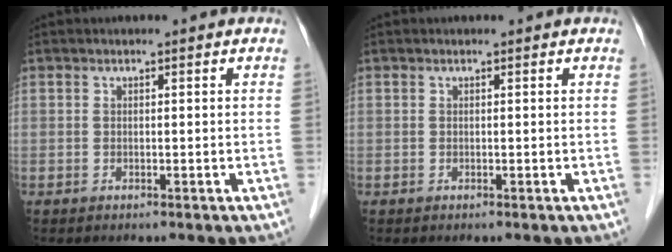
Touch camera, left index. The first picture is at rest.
{"total": 0.0}